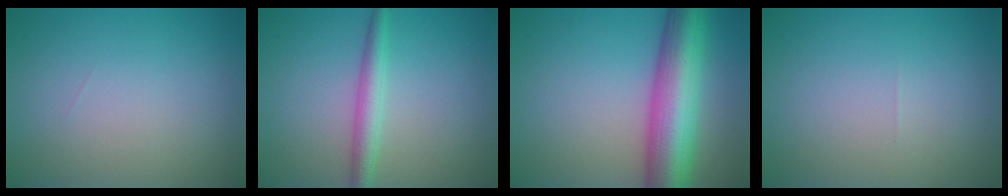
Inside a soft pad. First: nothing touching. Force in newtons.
{"total": 2.6, "press": 2.6, "slide": 0.0}
{"total": 10.2, "press": 10.2, "slide": 0.3}
{"total": 0.0}